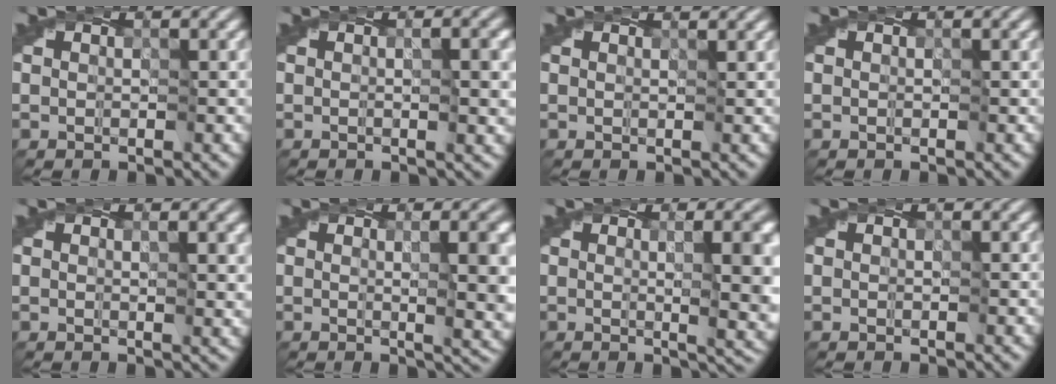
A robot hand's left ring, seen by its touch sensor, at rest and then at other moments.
{"total": 3.6, "force": [-0.2, 0.9, 3.5], "torque": [-0.047, -0.002, -0.003]}
{"total": 1.2, "force": [0.9, 0.4, 0.7], "torque": [-0.007, 0.004, 0.004]}
{"total": 0.0}
{"total": 1.9, "force": [0.5, 0.4, 1.8], "torque": [-0.026, -0.001, 0.004]}
{"total": 9.1, "force": [0.4, 3.7, 8.3], "torque": [-0.071, 0.008, 0.005]}
{"total": 10.1, "force": [0.4, 4.2, 9.2], "torque": [-0.079, 0.009, 0.005]}
{"total": 0.0}